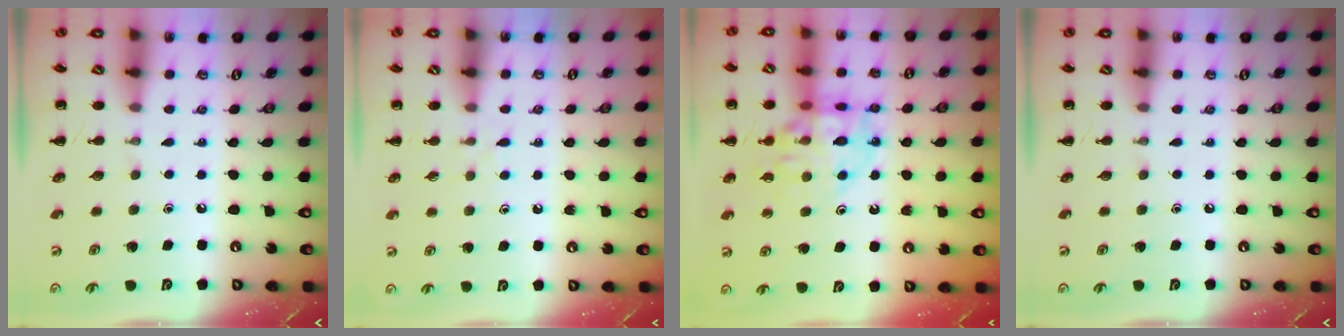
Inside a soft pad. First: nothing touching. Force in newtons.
{"total": 4.1, "press": 3.9, "slide": 1.3}
{"total": 14.1, "press": 13.9, "slide": 2.4}
{"total": 0.0}